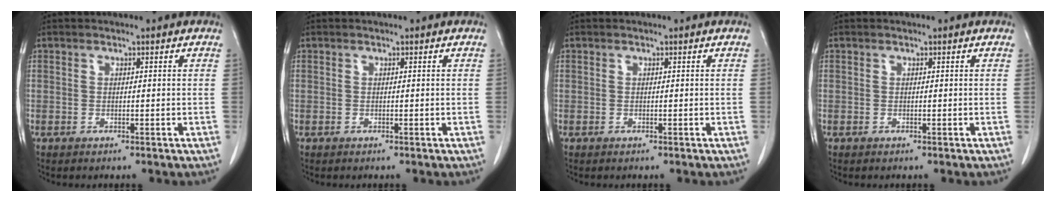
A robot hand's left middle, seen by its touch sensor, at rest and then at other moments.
{"total": 0.0}
{"total": 0.0}
{"total": 0.0}